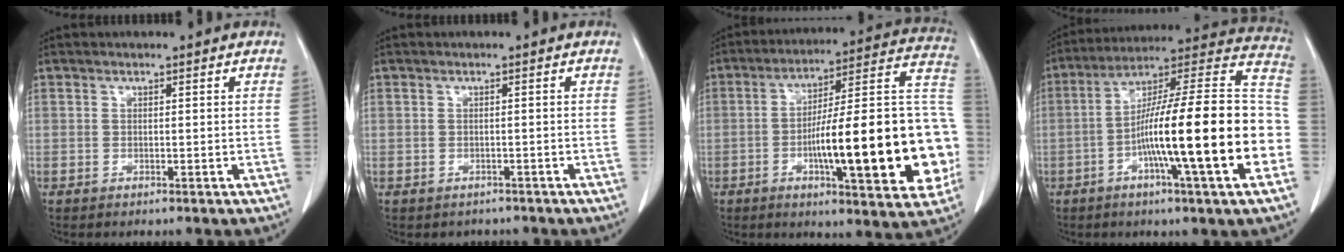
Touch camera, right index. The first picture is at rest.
{"total": 1.8, "force": [-1.4, 1.1, 0.0], "torque": [-0.007, 0.003, -0.018]}
{"total": 25.9, "force": [-5.2, 4.3, 25.0], "torque": [-0.289, 0.026, -0.072]}
{"total": 24.2, "force": [-5.8, 0.7, 23.5], "torque": [-0.308, 0.010, -0.101]}